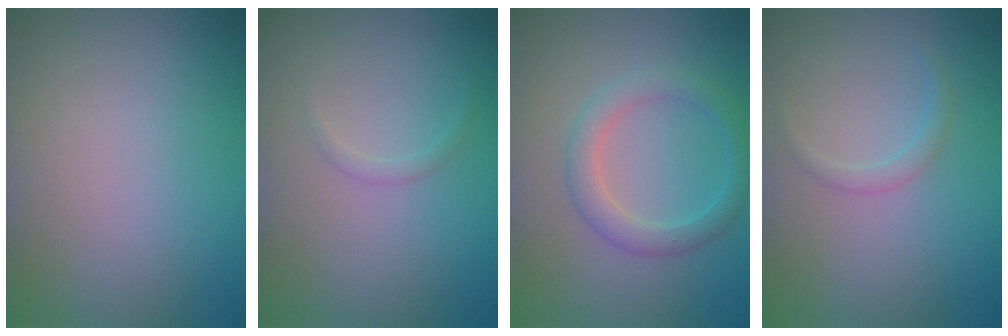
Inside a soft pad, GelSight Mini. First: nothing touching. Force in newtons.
{"total": 0.7, "press": 0.7, "slide": 0.0}
{"total": 2.8, "press": 2.8, "slide": 0.0}
{"total": 1.1, "press": 1.1, "slide": 0.1}